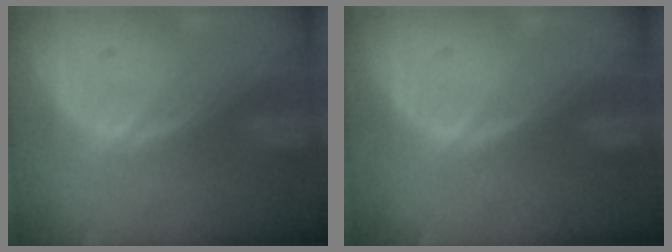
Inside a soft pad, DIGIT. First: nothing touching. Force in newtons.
{"total": 0.0}